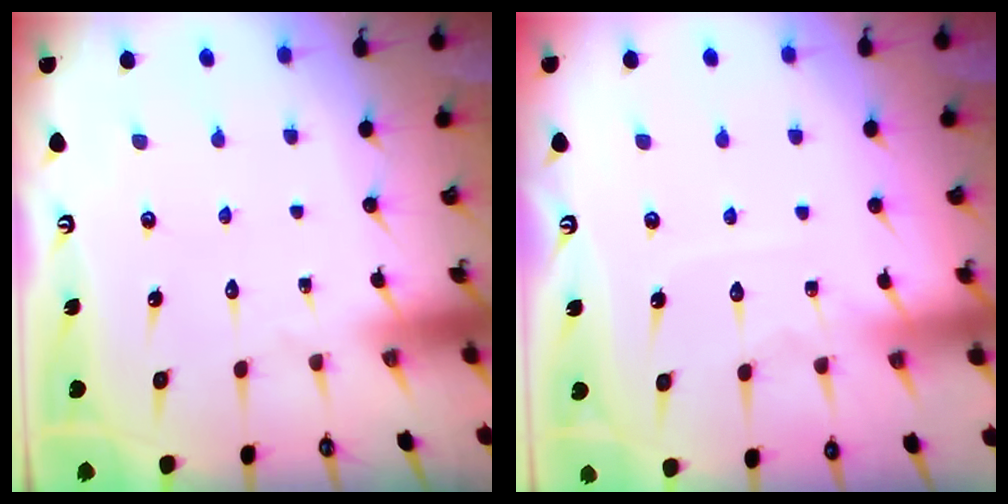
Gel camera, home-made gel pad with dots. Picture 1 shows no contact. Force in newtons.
{"total": 5.7, "press": 5.7, "slide": 0.8}